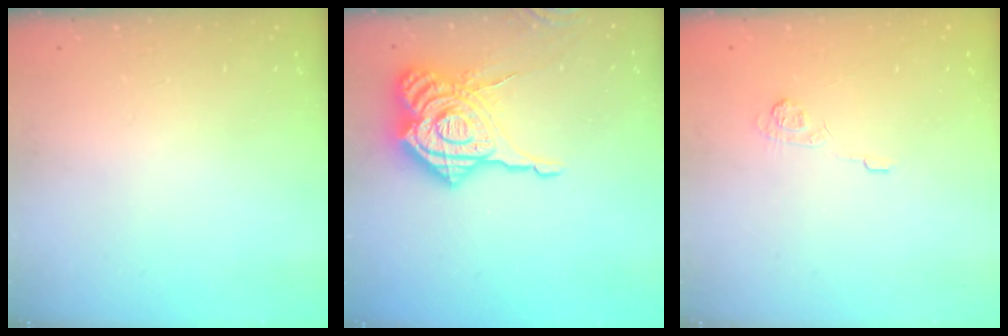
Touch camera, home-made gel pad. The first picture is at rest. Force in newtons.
{"total": 23.6, "press": 23.5, "slide": 2.7}
{"total": 6.2, "press": 6.0, "slide": 1.5}